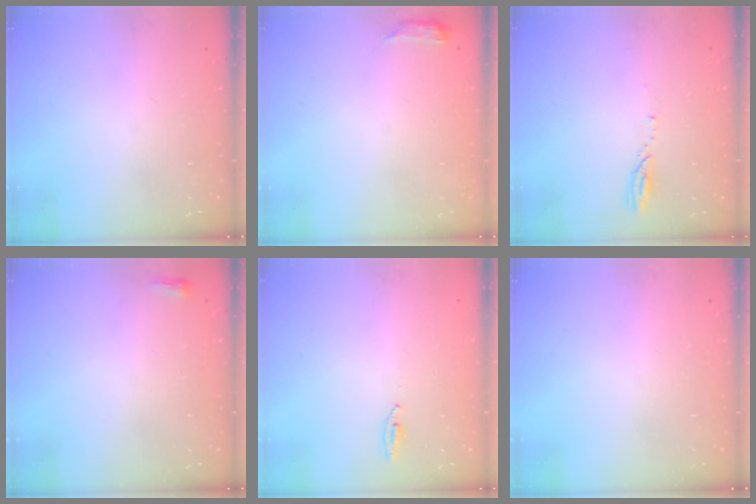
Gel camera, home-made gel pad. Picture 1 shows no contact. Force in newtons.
{"total": 5.1, "press": 5.0, "slide": 0.9}
{"total": 3.2, "press": 3.2, "slide": 0.3}
{"total": 2.4, "press": 2.4, "slide": 0.6}
{"total": 2.7, "press": 2.5, "slide": 1.0}
{"total": 0.0}